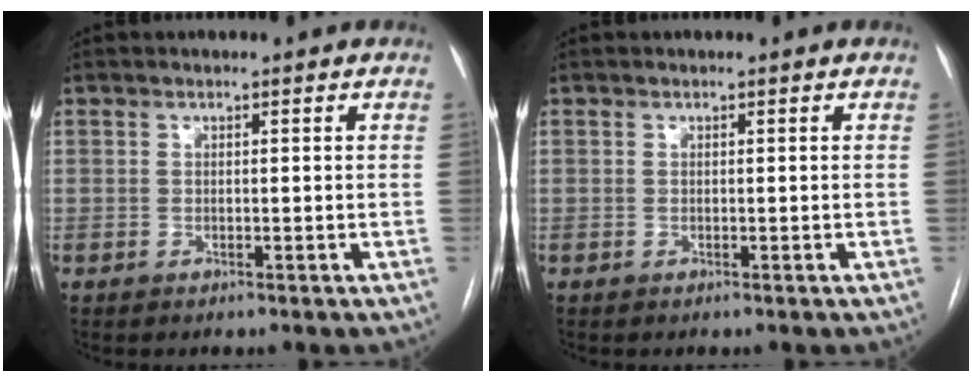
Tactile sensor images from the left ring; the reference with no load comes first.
{"total": 0.0}